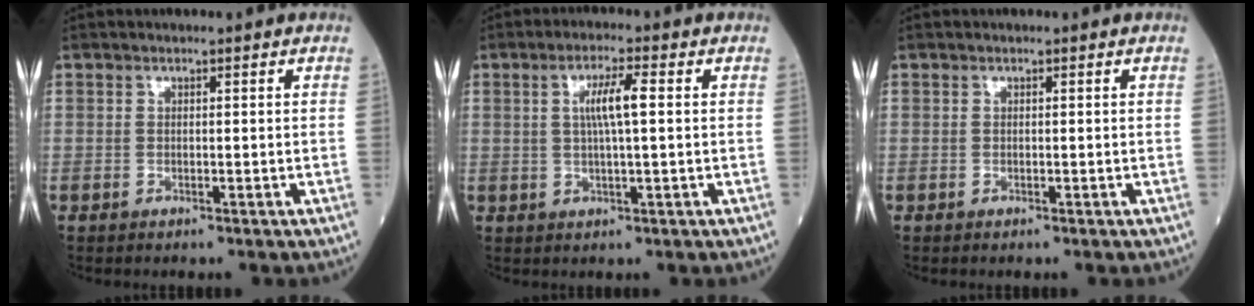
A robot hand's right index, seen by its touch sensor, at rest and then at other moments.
{"total": 4.9, "force": [0.9, 0.2, 4.9], "torque": [-0.090, 0.004, 0.015]}
{"total": 0.0}